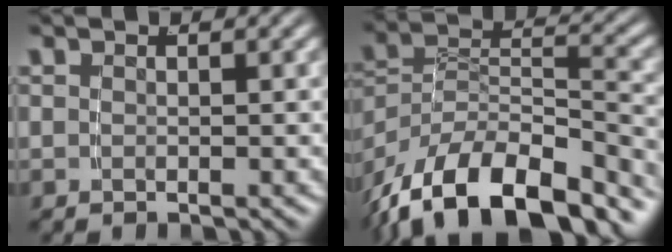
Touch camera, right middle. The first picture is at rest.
{"total": 14.8, "force": [-8.7, 8.7, 8.2], "torque": [-0.155, -0.043, -0.123]}